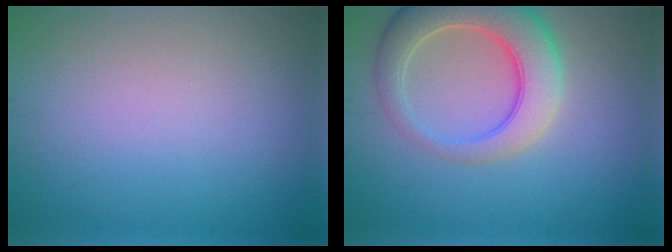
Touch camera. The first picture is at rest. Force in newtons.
{"total": 7.1, "press": 7.1, "slide": 0.6}